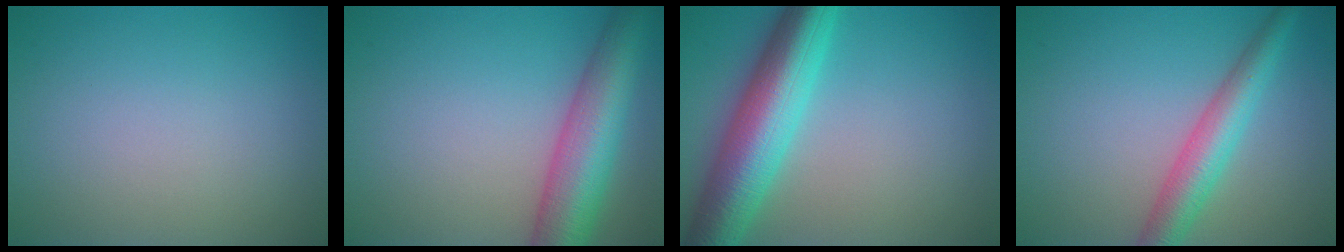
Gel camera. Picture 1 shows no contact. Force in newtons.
{"total": 8.4, "press": 8.4, "slide": 0.3}
{"total": 9.1, "press": 9.1, "slide": 0.0}
{"total": 4.5, "press": 4.5, "slide": 0.2}